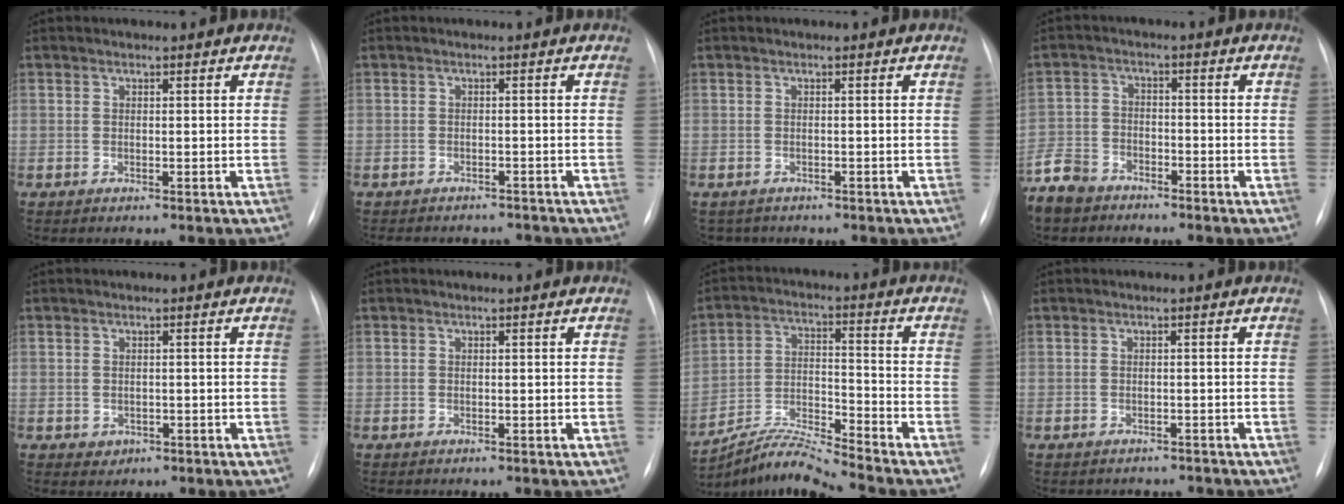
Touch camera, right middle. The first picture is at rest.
{"total": 8.4, "force": [-7.5, 3.1, 2.0], "torque": [-0.028, 0.008, -0.086]}
{"total": 2.1, "force": [-1.8, 1.2, -0.1], "torque": [0.001, 0.001, -0.023]}
{"total": 8.2, "force": [-6.7, 4.3, 1.8], "torque": [-0.051, -0.008, -0.127]}
{"total": 1.5, "force": [-0.5, 1.3, 0.4], "torque": [-0.003, 0.003, 0.001]}
{"total": 0.0}
{"total": 8.7, "force": [-8.3, -1.8, 1.7], "torque": [-0.043, 0.005, -0.152]}
{"total": 3.3, "force": [-3.0, 1.3, 0.0], "torque": [0.004, 0.005, -0.036]}